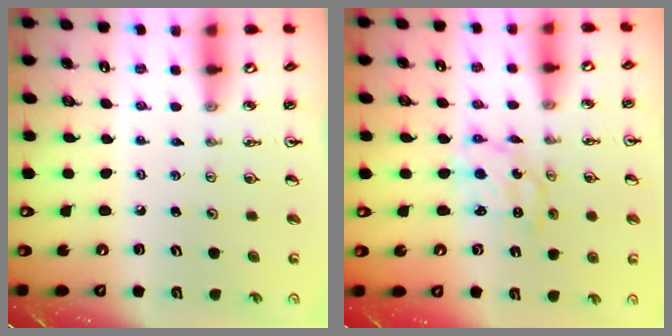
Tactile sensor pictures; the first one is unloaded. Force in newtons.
{"total": 3.6, "press": 3.6, "slide": 0.3}